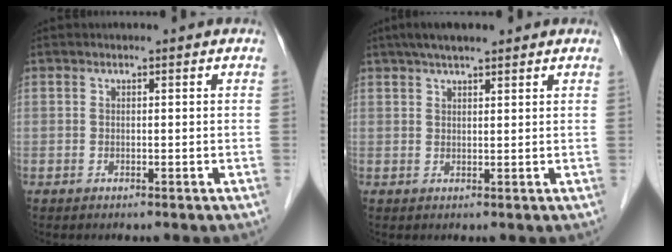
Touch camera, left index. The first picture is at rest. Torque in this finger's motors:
{"motor_torque": [0.06, -0.19, 0.31, 0.09]}